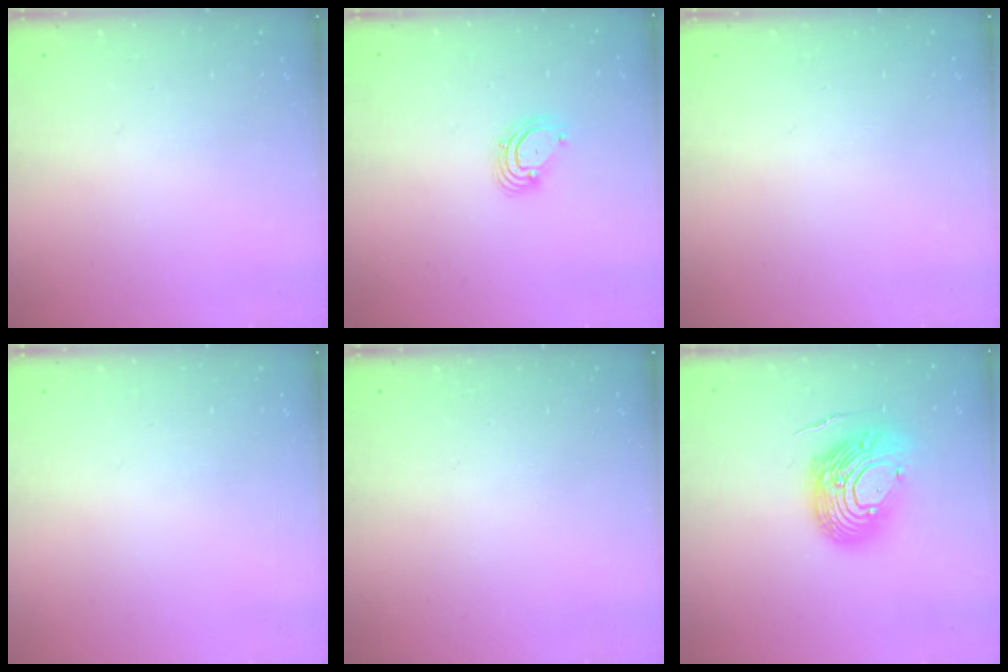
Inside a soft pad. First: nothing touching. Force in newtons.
{"total": 3.7, "press": 3.7, "slide": 0.1}
{"total": 0.0}
{"total": 0.0}
{"total": 0.0}
{"total": 14.9, "press": 14.7, "slide": 2.7}